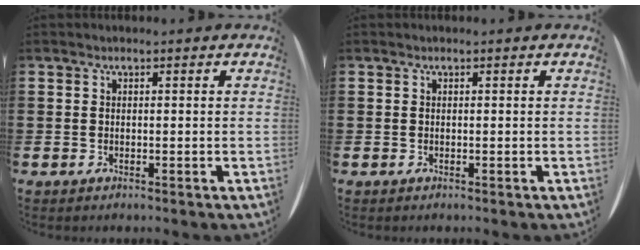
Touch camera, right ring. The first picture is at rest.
{"total": 0.0}